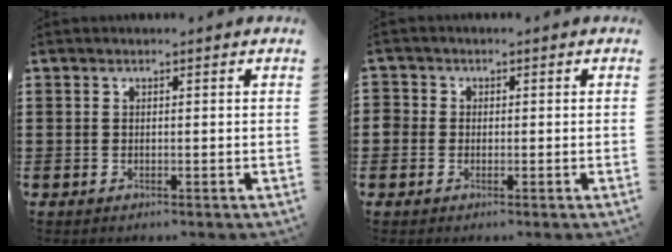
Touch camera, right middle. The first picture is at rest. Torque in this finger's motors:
{"motor_torque": [0.02, 0.06, 0.00, 0.00]}